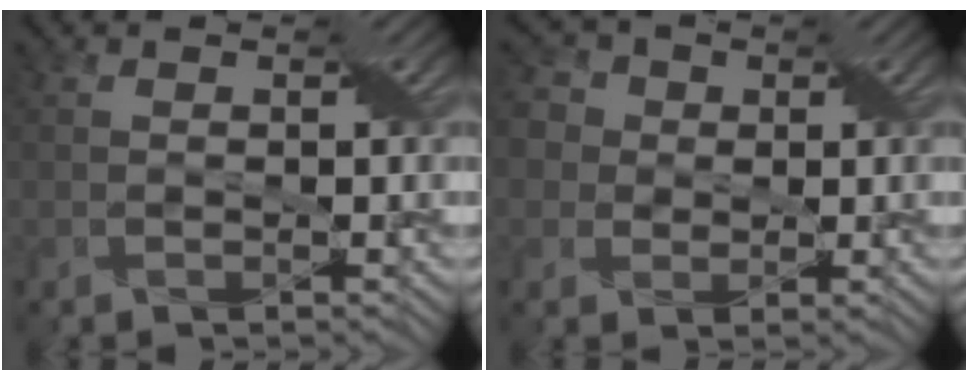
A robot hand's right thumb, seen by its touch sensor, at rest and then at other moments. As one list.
[{"total": 6.5, "force": [1.9, 5.6, 2.8], "torque": [-0.085, 0.026, 0.008]}]